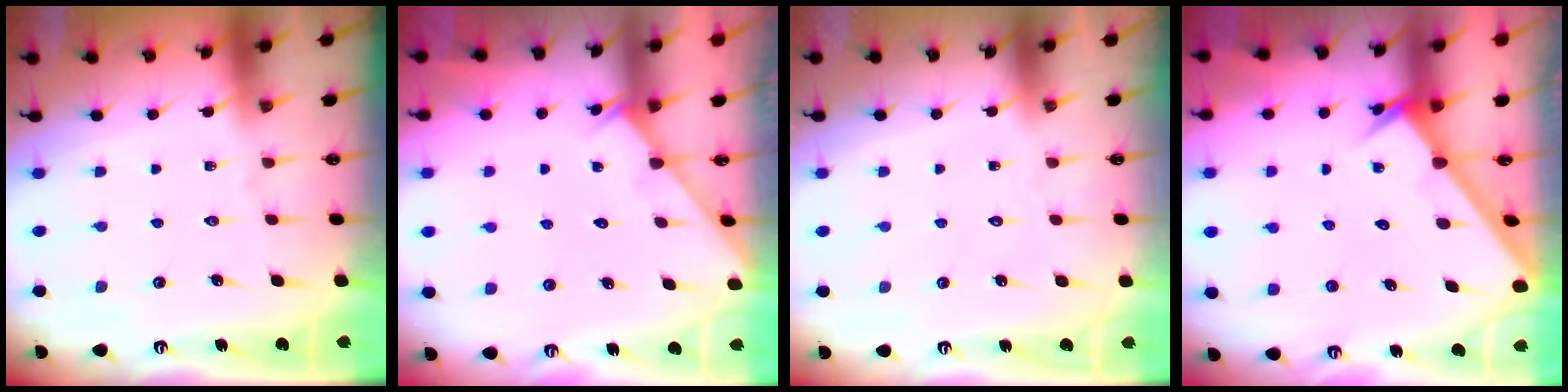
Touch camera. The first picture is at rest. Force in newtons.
{"total": 2.6, "press": 2.6, "slide": 0.3}
{"total": 1.8, "press": 1.7, "slide": 0.1}
{"total": 2.3, "press": 2.3, "slide": 0.2}